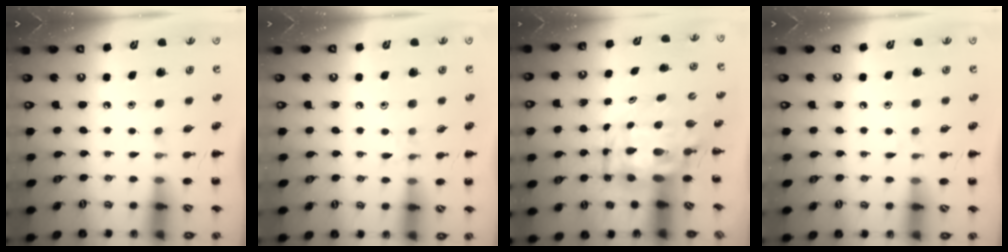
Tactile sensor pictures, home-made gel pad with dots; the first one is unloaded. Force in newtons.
{"total": 5.1, "press": 4.7, "slide": 2.0}
{"total": 7.3, "press": 7.0, "slide": 2.2}
{"total": 2.9, "press": 2.7, "slide": 1.0}